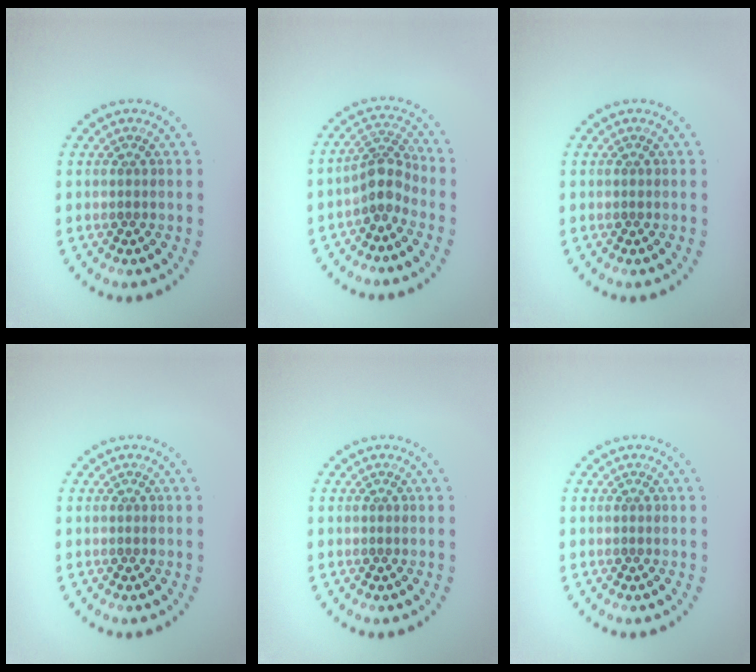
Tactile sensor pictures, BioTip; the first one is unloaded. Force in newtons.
{"total": 3.0, "press": 2.2, "slide": 1.9}
{"total": 0.0}
{"total": 0.0}
{"total": 0.0}
{"total": 0.0}